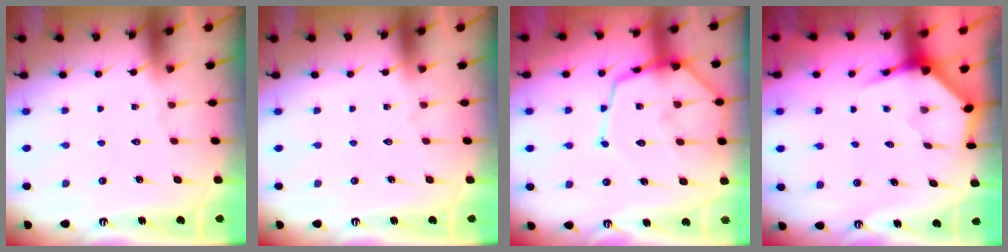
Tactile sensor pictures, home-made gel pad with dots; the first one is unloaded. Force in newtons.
{"total": 0.0}
{"total": 16.3, "press": 16.2, "slide": 1.4}
{"total": 4.0, "press": 3.9, "slide": 0.4}